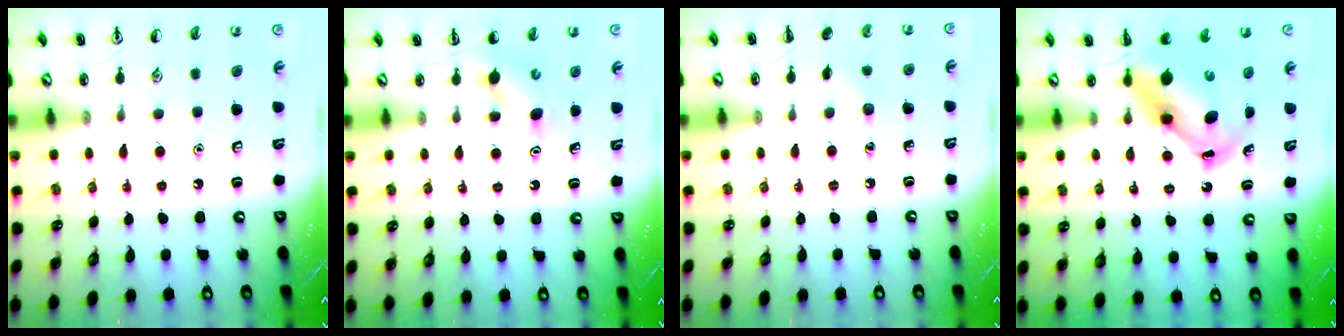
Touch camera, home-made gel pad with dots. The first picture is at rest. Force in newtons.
{"total": 4.6, "press": 4.3, "slide": 1.5}
{"total": 4.4, "press": 4.2, "slide": 1.2}
{"total": 6.9, "press": 6.8, "slide": 1.6}